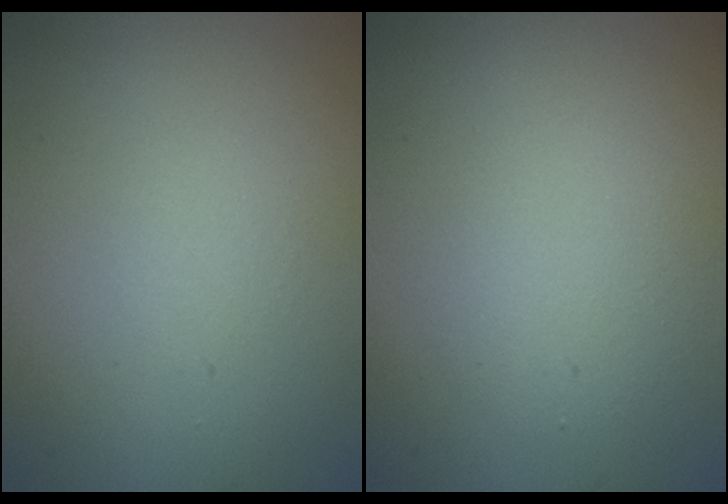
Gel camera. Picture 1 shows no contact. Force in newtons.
{"total": 2.9, "press": 2.9, "slide": 0.3}